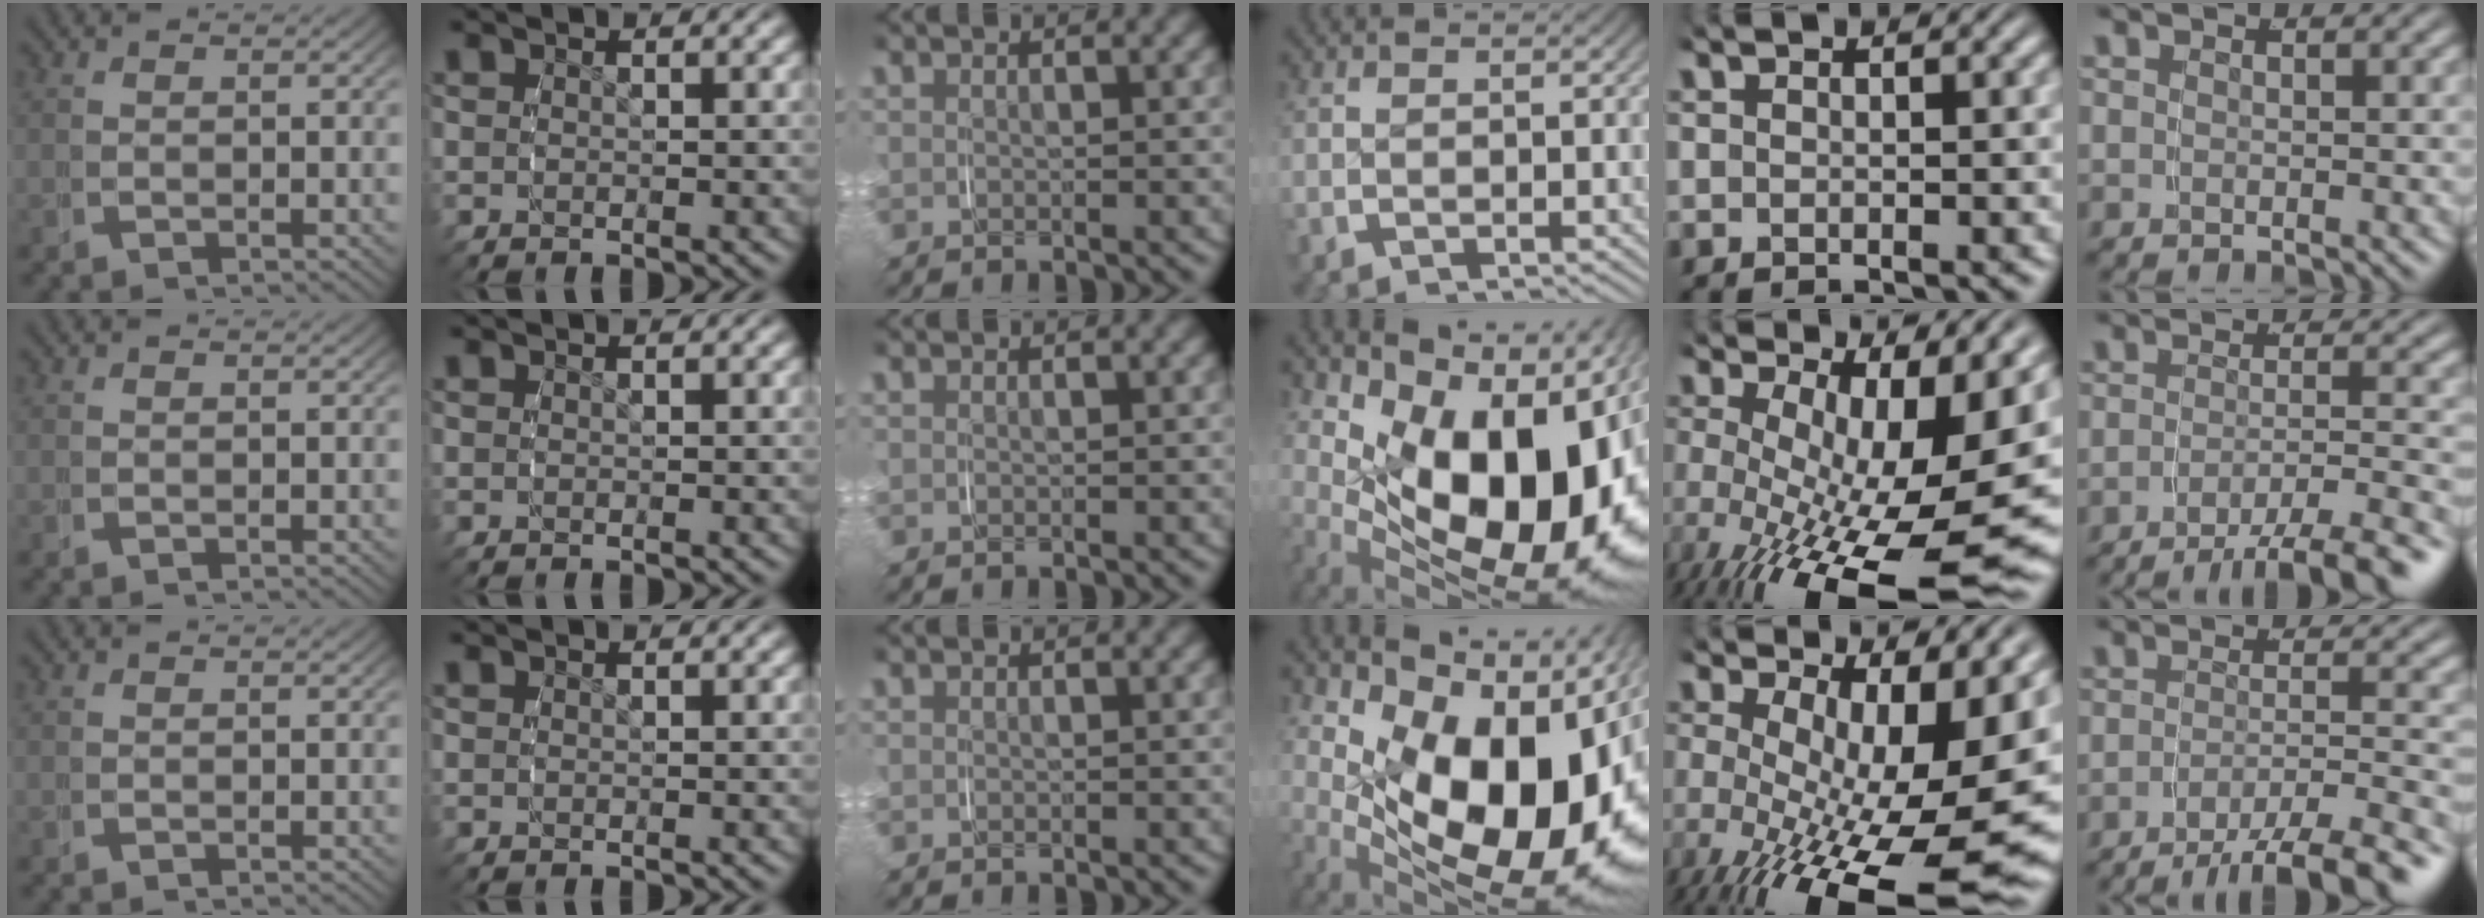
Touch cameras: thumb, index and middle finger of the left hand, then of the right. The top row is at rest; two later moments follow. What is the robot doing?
{"motion": "grasp_and_lifting", "object": "plastic wrap"}